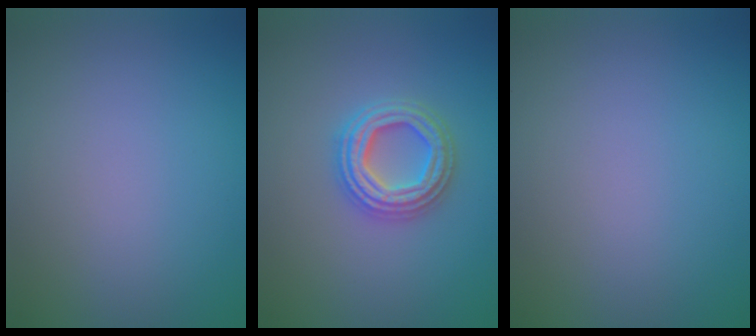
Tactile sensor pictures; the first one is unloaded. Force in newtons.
{"total": 4.7, "press": 4.6, "slide": 0.7}
{"total": 0.0}